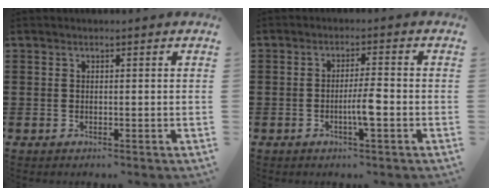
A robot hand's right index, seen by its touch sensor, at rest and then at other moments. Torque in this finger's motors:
{"motor_torque": [0.89, 0.85, 0.17, 0.06]}